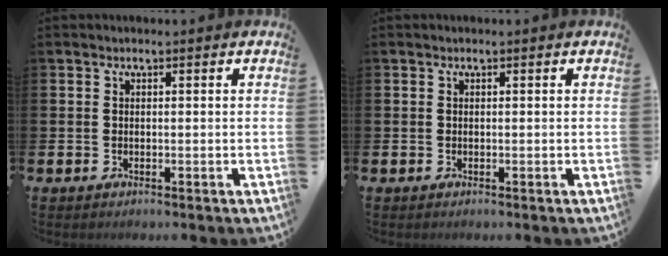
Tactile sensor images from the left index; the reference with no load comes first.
{"total": 0.0}